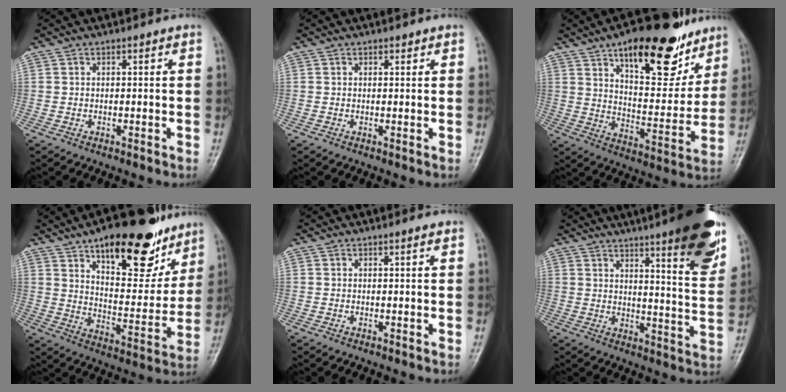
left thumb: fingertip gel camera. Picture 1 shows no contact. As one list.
[{"total": 0.9, "force": [0.6, 0.5, 0.4], "torque": [0.001, -0.003, 0.005]}, {"total": 21.6, "force": [13.3, 8.9, 14.6], "torque": [-0.162, -0.061, 0.207]}, {"total": 22.3, "force": [13.7, 9.3, 14.9], "torque": [-0.163, -0.061, 0.212]}, {"total": 0.6, "force": [0.4, 0.1, 0.5], "torque": [-0.007, 0.000, 0.004]}, {"total": 17.4, "force": [10.5, 2.8, 13.5], "torque": [-0.155, -0.057, 0.141]}]